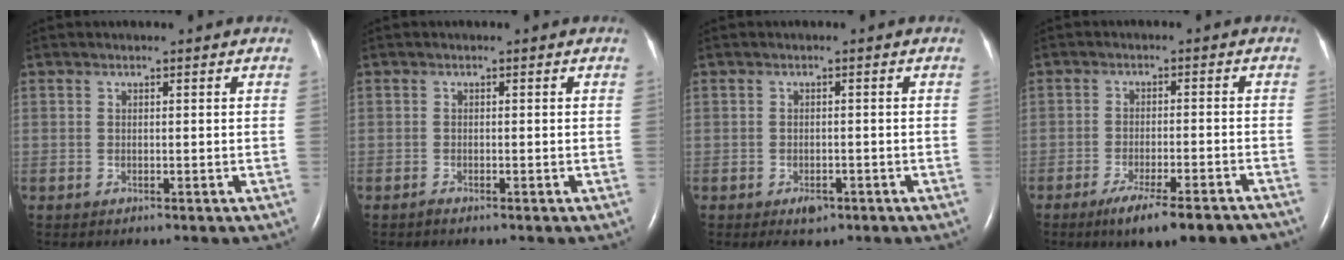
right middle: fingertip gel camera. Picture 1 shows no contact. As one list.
[{"total": 0.5, "force": [-0.5, -0.1, 0.2], "torque": [-0.010, -0.003, -0.010]}, {"total": 2.3, "force": [-1.4, 1.2, 1.4], "torque": [-0.023, -0.001, -0.014]}, {"total": 10.5, "force": [-8.0, 1.2, 6.7], "torque": [-0.089, -0.016, -0.115]}]